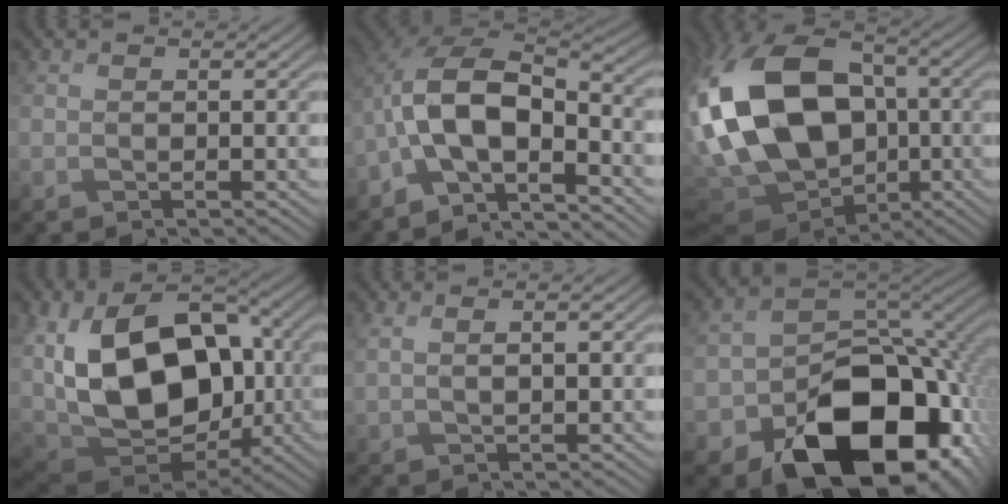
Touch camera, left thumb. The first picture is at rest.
{"total": 10.8, "force": [-4.0, 4.9, 8.7], "torque": [-0.167, 0.005, -0.095]}
{"total": 20.5, "force": [-1.3, 13.9, 15.0], "torque": [-0.347, 0.004, -0.023]}
{"total": 18.4, "force": [0.0, 12.0, 13.9], "torque": [-0.288, -0.012, 0.003]}
{"total": 3.3, "force": [1.4, 1.0, 2.8], "torque": [-0.048, -0.002, 0.022]}
{"total": 18.5, "force": [-8.1, 12.9, 10.6], "torque": [-0.150, -0.054, -0.120]}